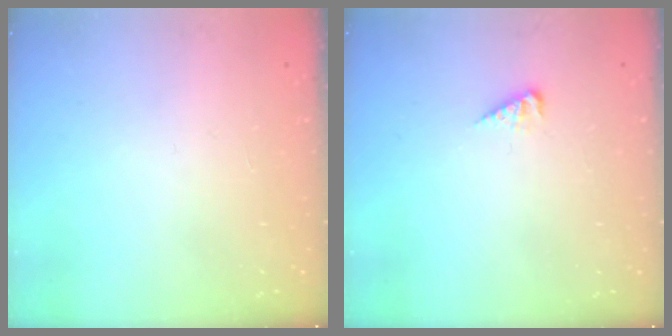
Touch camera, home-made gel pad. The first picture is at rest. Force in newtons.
{"total": 4.0, "press": 4.0, "slide": 0.4}